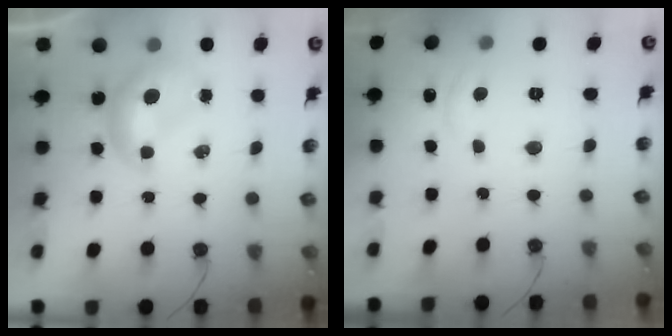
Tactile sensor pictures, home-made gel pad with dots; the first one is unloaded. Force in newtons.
{"total": 1.1, "press": 0.7, "slide": 0.9}